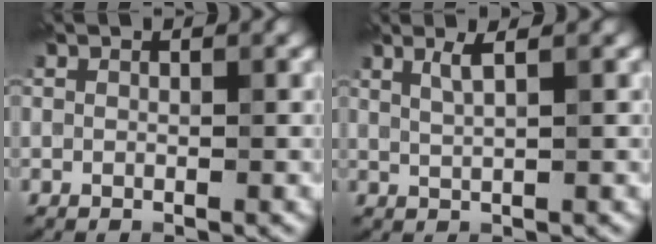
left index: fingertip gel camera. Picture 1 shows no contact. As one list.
[{"total": 1.6, "force": [1.0, 0.2, 1.3], "torque": [-0.022, 0.010, 0.014]}]